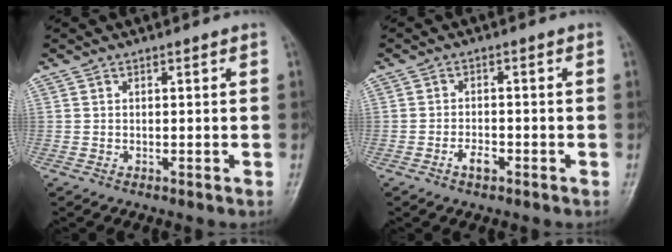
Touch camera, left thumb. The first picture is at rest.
{"total": 2.7, "force": [-1.5, 1.3, 1.8], "torque": [-0.031, 0.010, -0.028]}